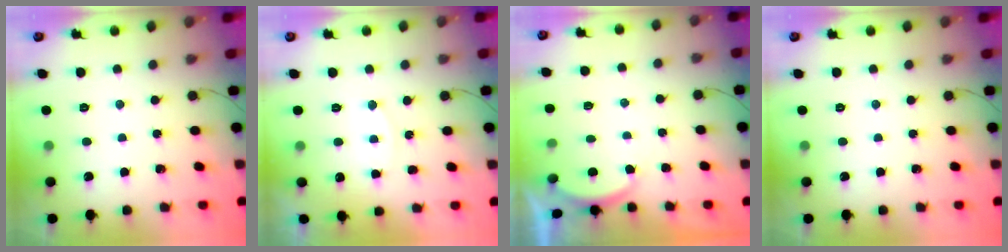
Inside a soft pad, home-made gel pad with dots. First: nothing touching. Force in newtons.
{"total": 5.1, "press": 5.1, "slide": 0.5}
{"total": 1.7, "press": 1.6, "slide": 0.6}
{"total": 0.0}